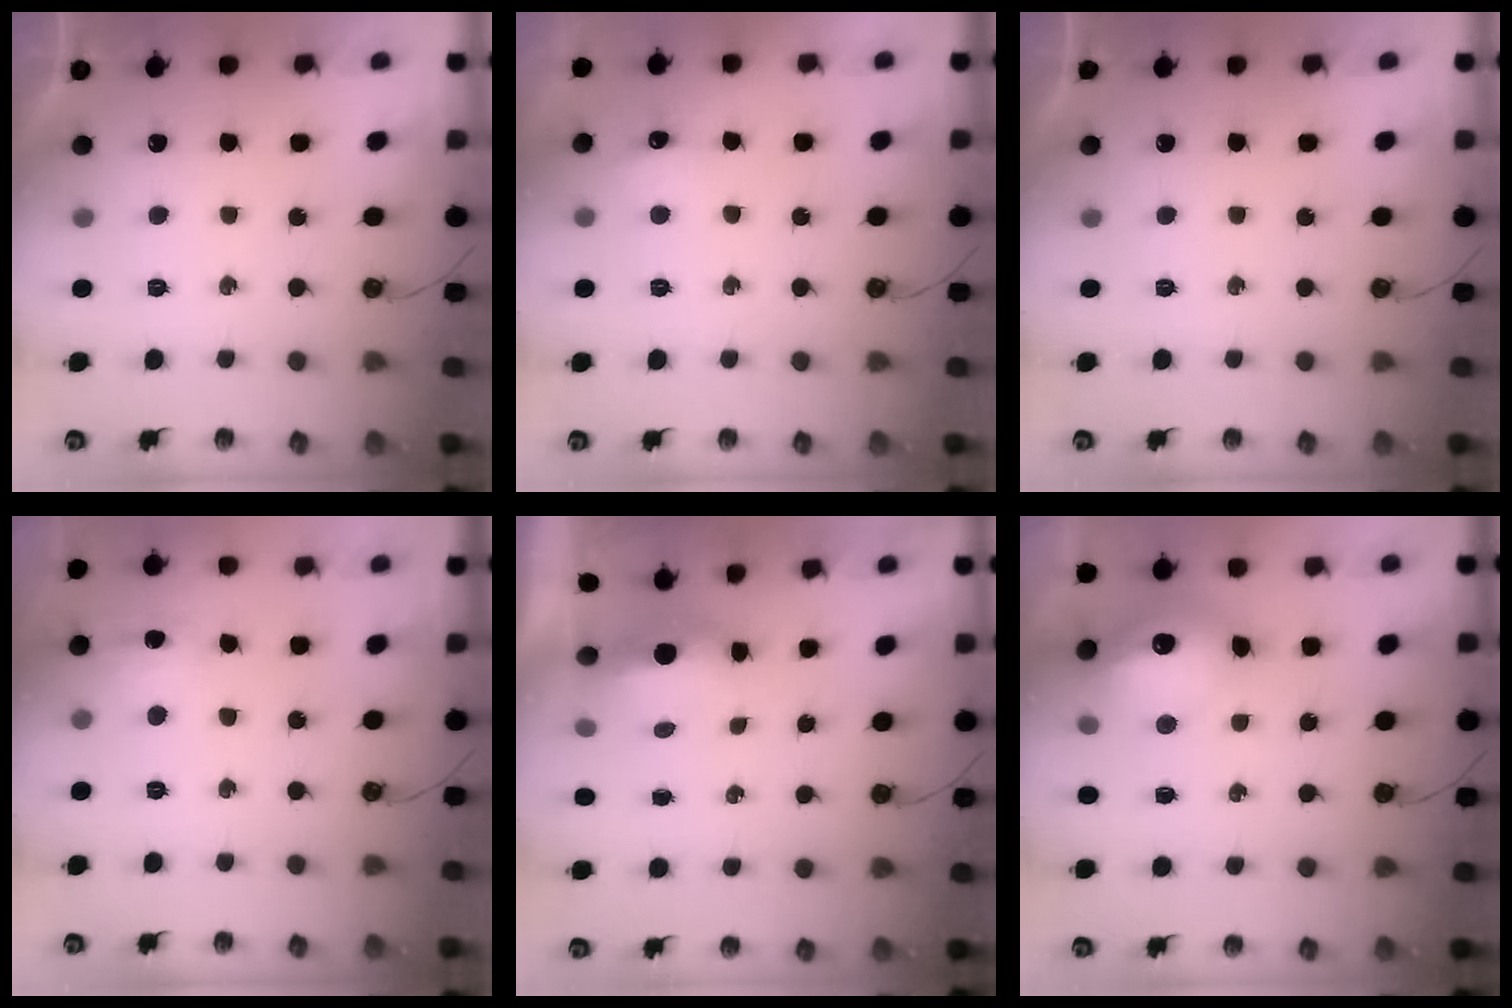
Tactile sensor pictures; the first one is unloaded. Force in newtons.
{"total": 5.5, "press": 5.4, "slide": 0.9}
{"total": 0.0}
{"total": 8.7, "press": 8.6, "slide": 0.8}
{"total": 8.3, "press": 5.4, "slide": 6.3}
{"total": 15.3, "press": 15.2, "slide": 1.3}